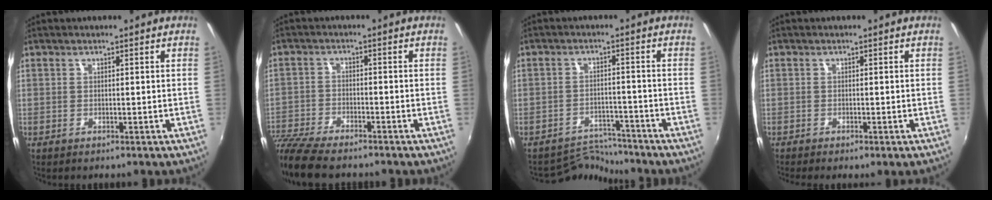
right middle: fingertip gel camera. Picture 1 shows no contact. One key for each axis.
{"total": 11.1, "fx": -9.6, "fy": 2.2, "fz": 5.0, "tx": -0.129, "ty": -0.031, "tz": -0.180}
{"total": 4.9, "fx": -4.8, "fy": 0.2, "fz": -1.1, "tx": 0.009, "ty": 0.013, "tz": -0.077}
{"total": 1.3, "fx": -1.1, "fy": 0.0, "fz": 0.8, "tx": -0.018, "ty": -0.004, "tz": -0.016}